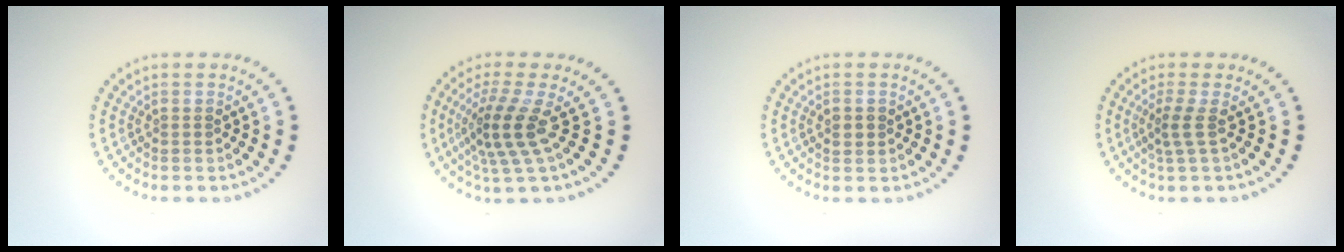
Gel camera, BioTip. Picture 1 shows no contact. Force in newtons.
{"total": 4.0, "press": 2.8, "slide": 2.8}
{"total": 1.2, "press": 1.2, "slide": 0.3}
{"total": 1.9, "press": 1.2, "slide": 1.4}